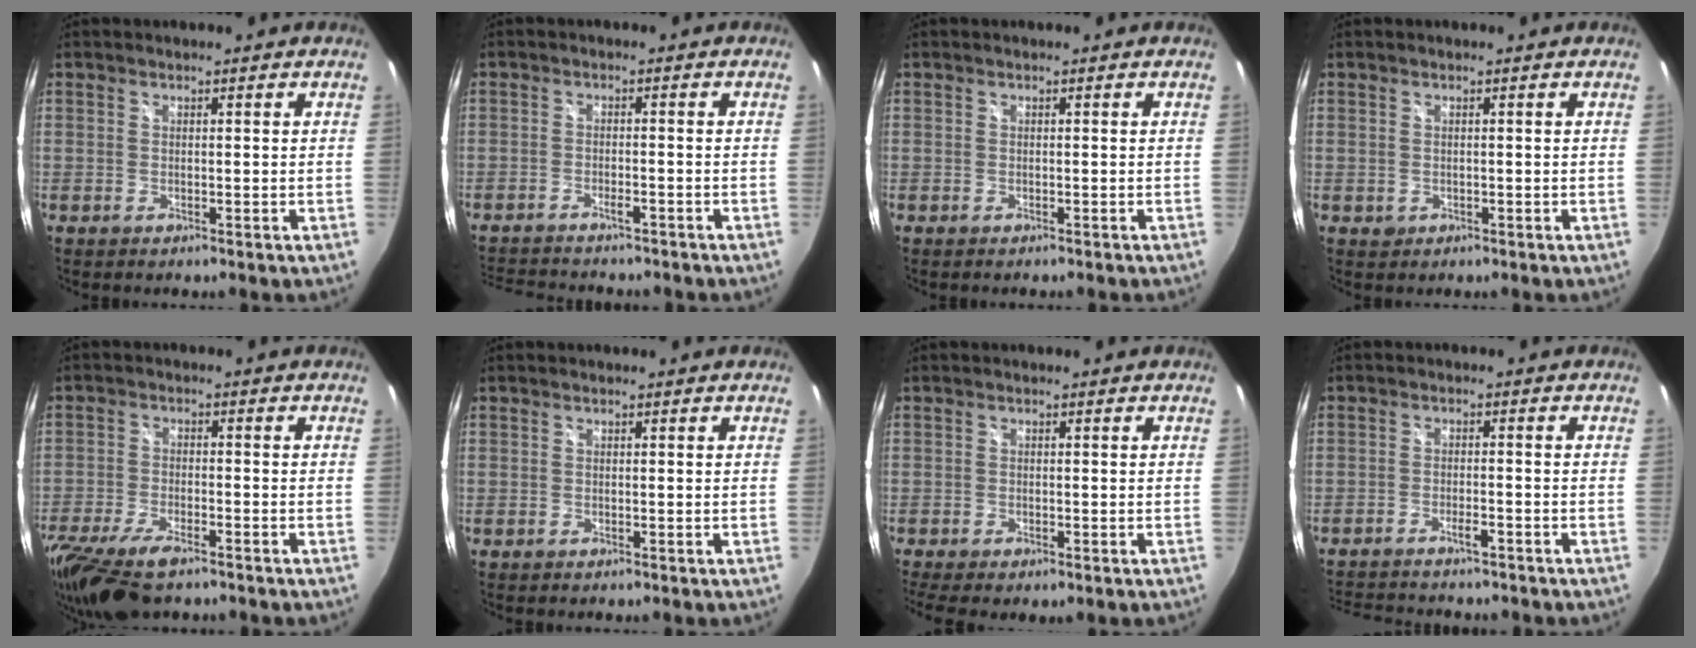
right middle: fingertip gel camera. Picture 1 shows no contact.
{"total": 9.4, "force": [-8.4, 1.8, 3.8], "torque": [-0.090, -0.014, -0.128]}
{"total": 0.7, "force": [-0.3, -0.6, 0.2], "torque": [0.000, -0.007, -0.005]}
{"total": 0.9, "force": [-0.1, 0.8, 0.2], "torque": [-0.001, -0.002, -0.002]}
{"total": 14.4, "force": [-10.5, 5.1, 8.5], "torque": [-0.198, -0.051, -0.187]}
{"total": 0.8, "force": [0.4, -0.7, -0.1], "torque": [0.004, -0.002, 0.005]}
{"total": 4.0, "force": [-2.5, 0.8, 3.0], "torque": [-0.063, -0.024, -0.041]}
{"total": 9.3, "force": [-8.3, 1.6, 3.8], "torque": [-0.090, -0.011, -0.127]}